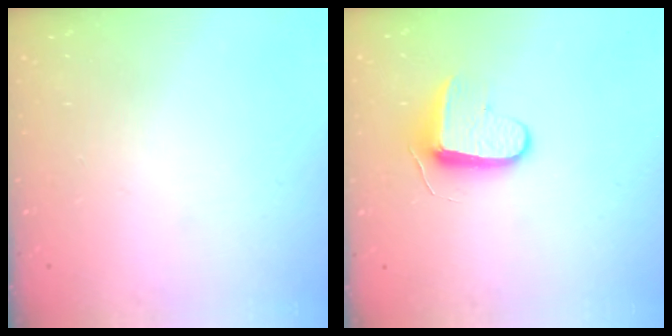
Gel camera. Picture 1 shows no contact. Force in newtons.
{"total": 8.7, "press": 8.7, "slide": 0.5}